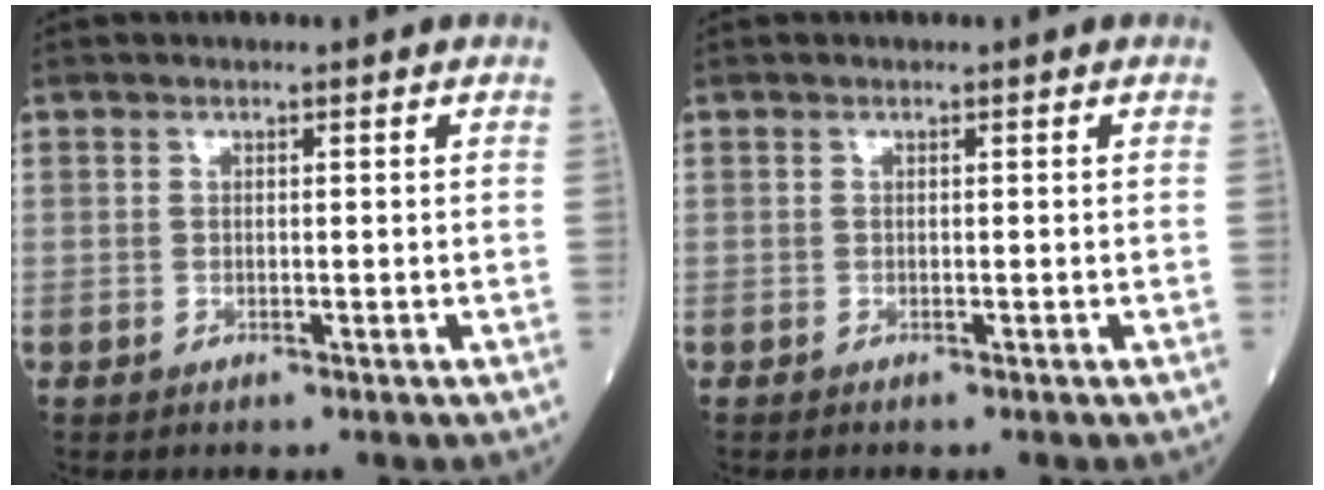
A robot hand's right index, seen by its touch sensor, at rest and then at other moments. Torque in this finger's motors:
{"motor_torque": [-0.03, -0.02, -0.01, -0.03]}